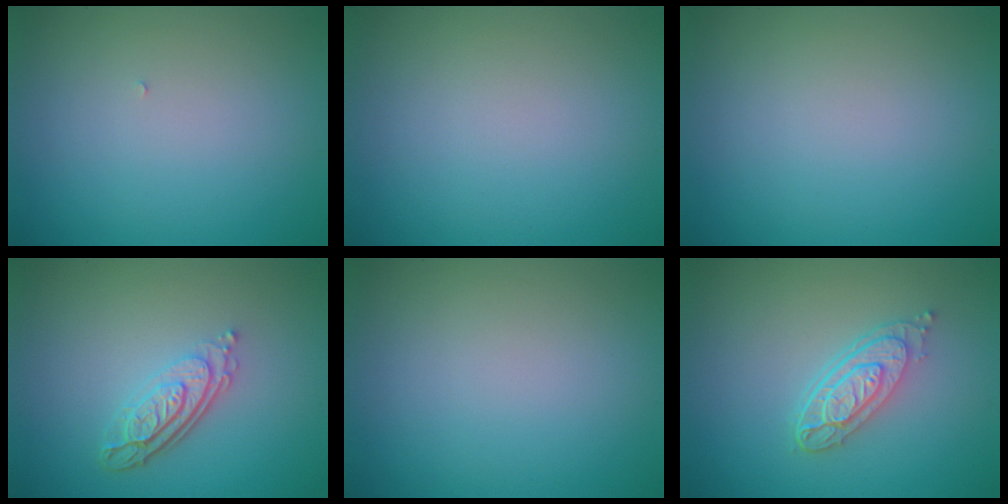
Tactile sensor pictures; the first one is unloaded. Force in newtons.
{"total": 0.0}
{"total": 0.0}
{"total": 4.0, "press": 2.8, "slide": 2.8}
{"total": 0.0}
{"total": 4.1, "press": 3.0, "slide": 2.7}